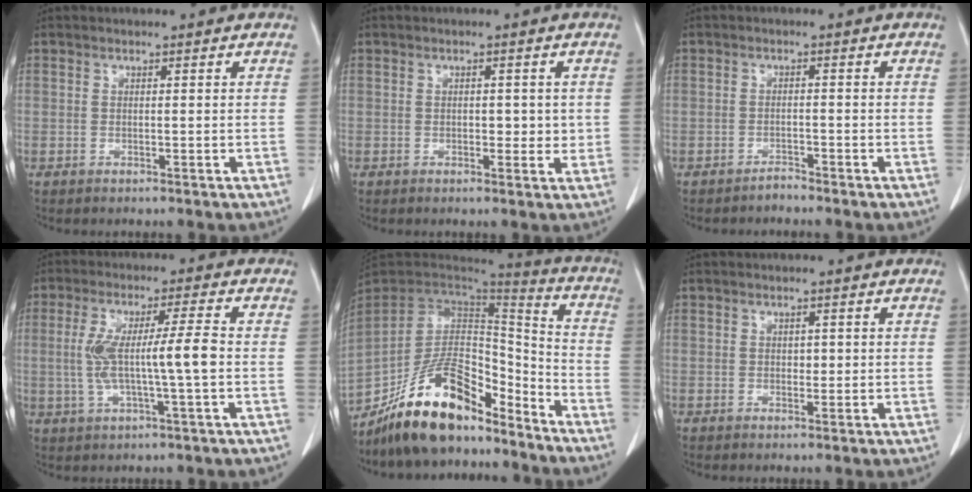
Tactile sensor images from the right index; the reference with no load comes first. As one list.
[{"total": 2.9, "force": [0.1, 1.7, 2.4], "torque": [-0.028, -0.001, 0.003]}, {"total": 1.4, "force": [-1.3, 0.3, 0.0], "torque": [0.006, 0.000, -0.023]}, {"total": 8.5, "force": [-0.4, 0.2, 8.5], "torque": [-0.166, 0.014, -0.005]}, {"total": 16.7, "force": [-12.9, 6.3, 8.6], "torque": [-0.149, 0.039, -0.227]}, {"total": 1.0, "force": [0.1, 0.7, 0.6], "torque": [-0.007, 0.001, 0.002]}]